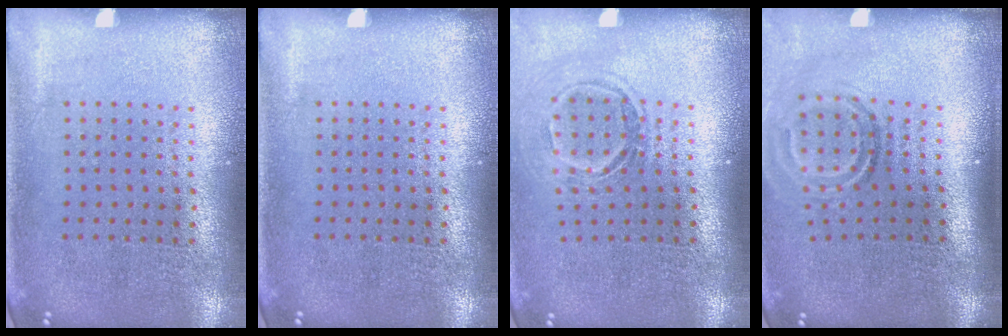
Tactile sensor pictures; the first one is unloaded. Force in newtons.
{"total": 0.0}
{"total": 1.5, "press": 1.1, "slide": 1.0}
{"total": 1.8, "press": 1.2, "slide": 1.4}